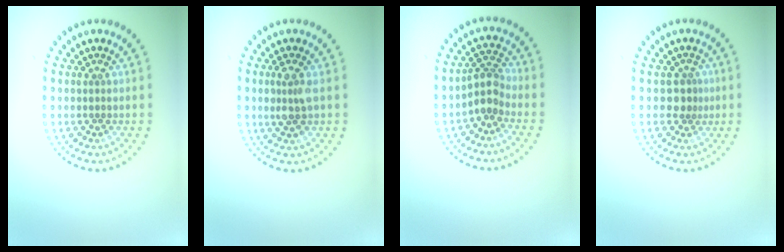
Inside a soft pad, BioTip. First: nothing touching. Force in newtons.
{"total": 2.3, "press": 2.2, "slide": 0.6}
{"total": 2.5, "press": 1.9, "slide": 1.5}
{"total": 1.5, "press": 1.0, "slide": 1.1}